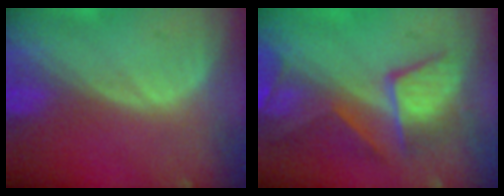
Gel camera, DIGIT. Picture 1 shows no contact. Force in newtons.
{"total": 10.0, "press": 8.6, "slide": 5.1}